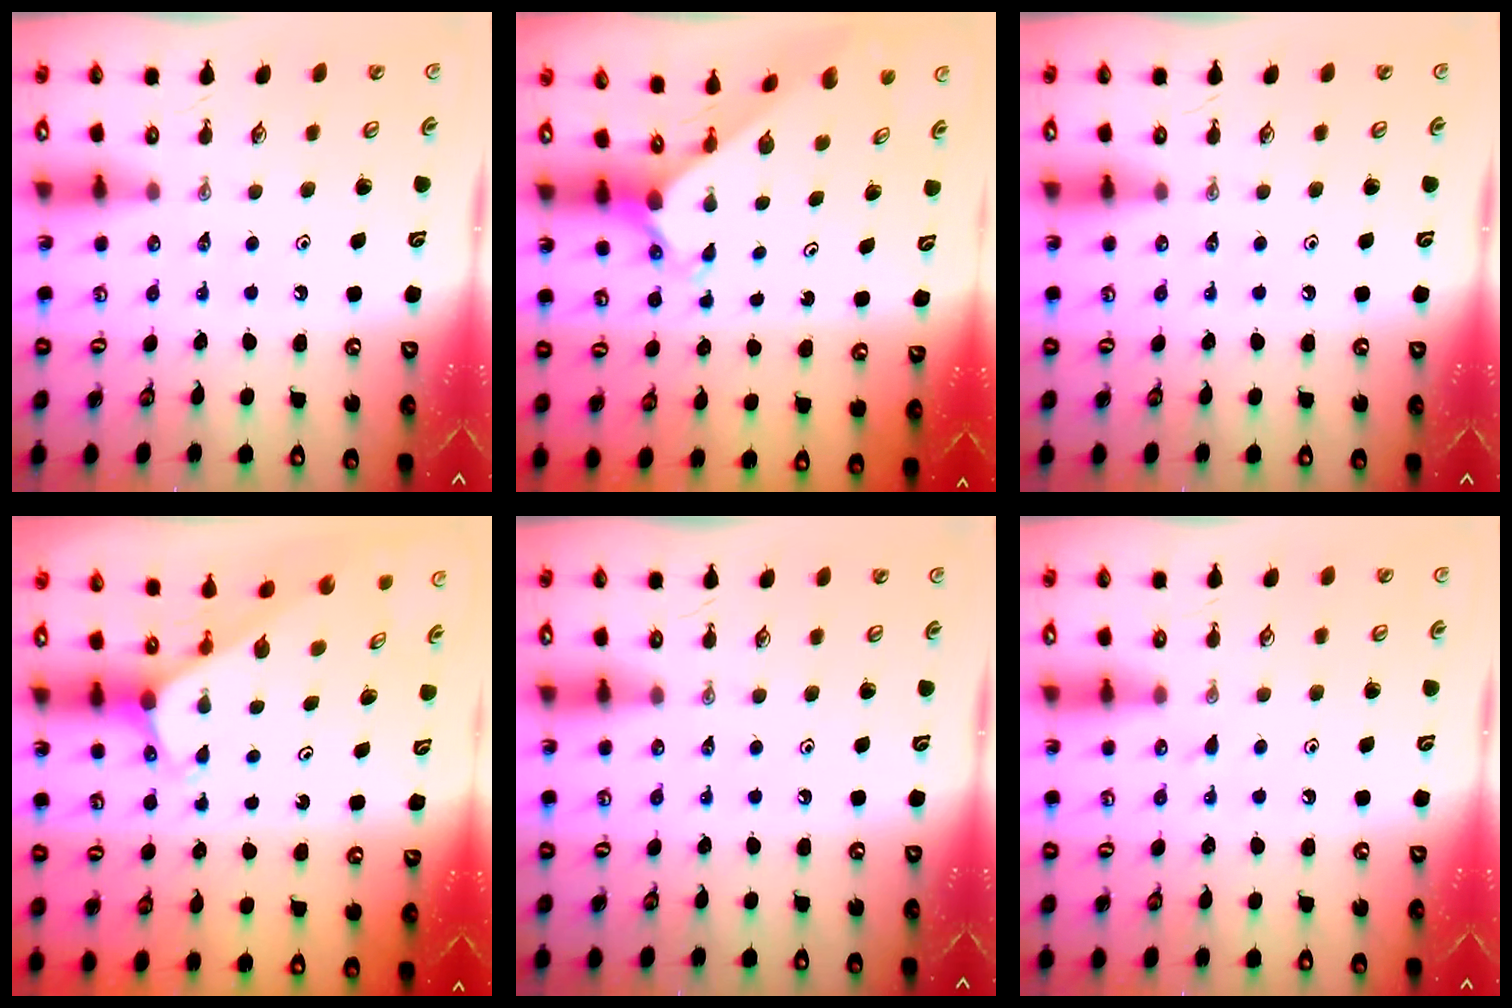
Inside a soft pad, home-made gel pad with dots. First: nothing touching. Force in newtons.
{"total": 2.6, "press": 2.6, "slide": 0.2}
{"total": 0.0}
{"total": 2.0, "press": 2.0, "slide": 0.1}
{"total": 0.0}
{"total": 3.4, "press": 3.4, "slide": 0.4}